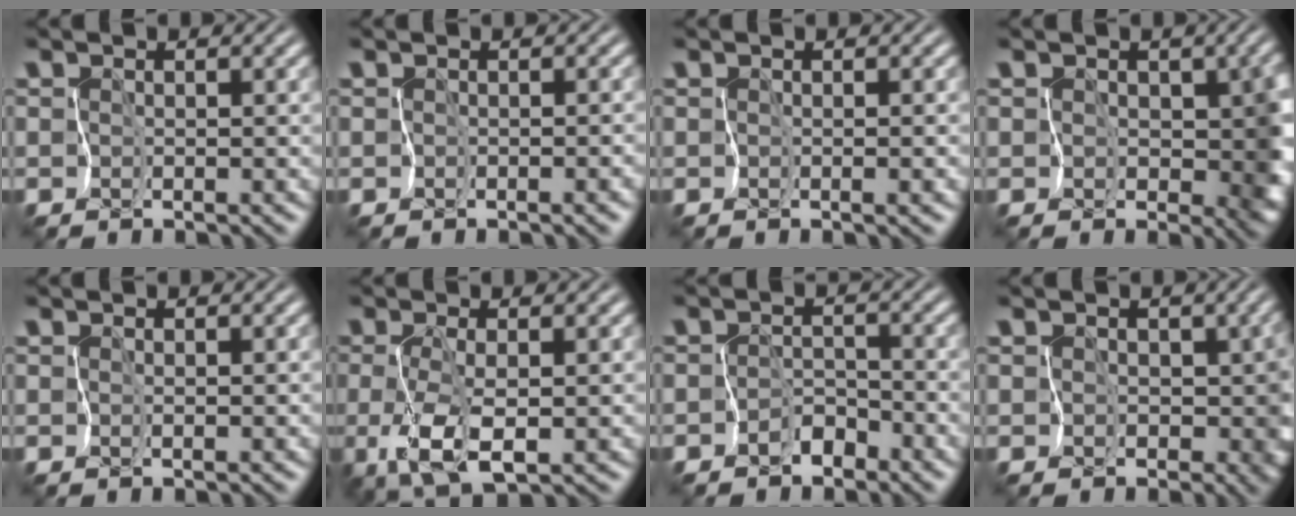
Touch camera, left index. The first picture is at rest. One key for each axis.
{"total": 1.5, "fx": -0.8, "fy": 0.8, "fz": 0.9, "tx": -0.001, "ty": -0.007, "tz": -0.006}
{"total": 0.8, "fx": -0.3, "fy": 0.3, "fz": 0.6, "tx": -0.007, "ty": -0.007, "tz": 0.000}
{"total": 6.0, "fx": 0.5, "fy": 4.6, "fz": 3.8, "tx": -0.030, "ty": -0.015, "tz": 0.006}
{"total": 0.0}
{"total": 4.2, "fx": -0.9, "fy": 1.5, "fz": 3.9, "tx": -0.086, "ty": -0.010, "tz": -0.012}
{"total": 1.8, "fx": -1.5, "fy": 0.9, "fz": 0.2, "tx": 0.003, "ty": 0.003, "tz": -0.028}
{"total": 6.2, "fx": 0.0, "fy": 5.3, "fz": 3.3, "tx": -0.014, "ty": 0.009, "tz": -0.024}